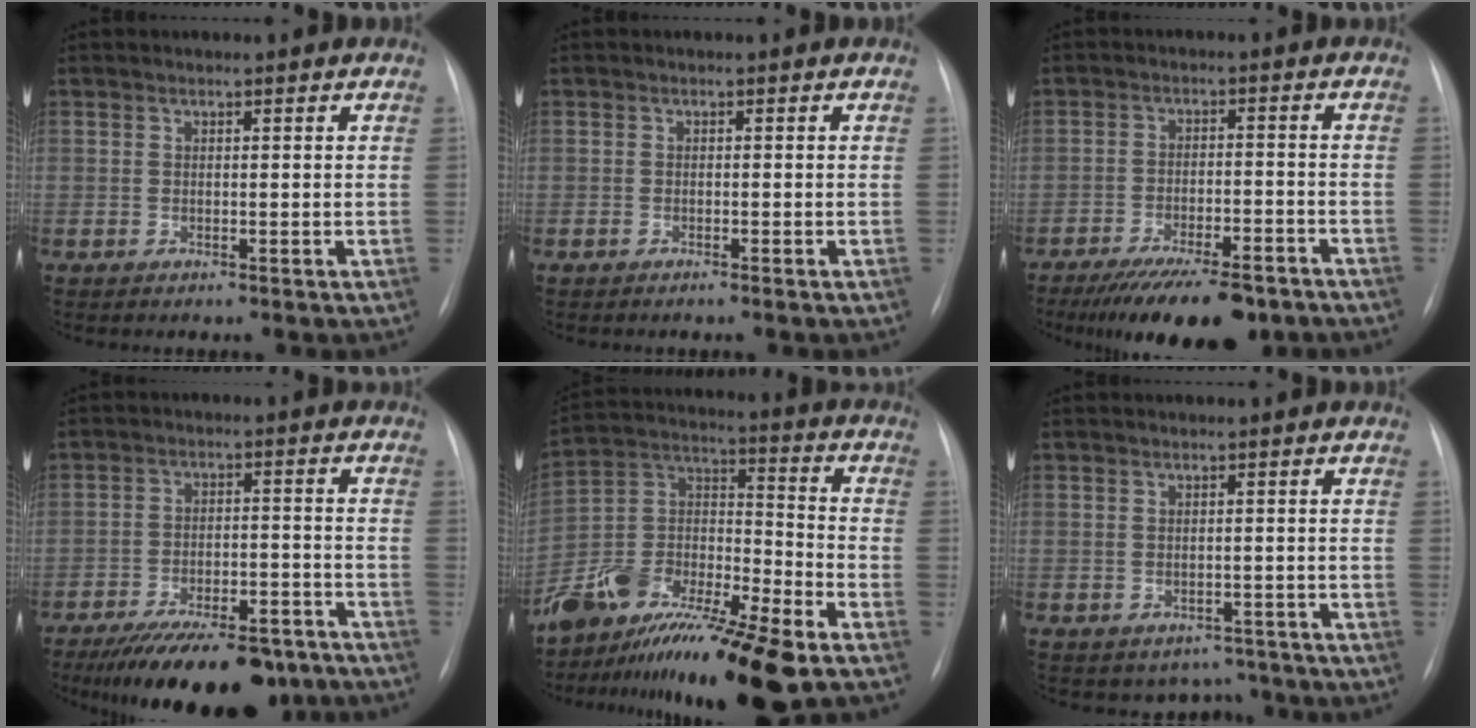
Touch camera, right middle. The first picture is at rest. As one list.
[{"total": 0.7, "force": [-0.6, -0.1, 0.5], "torque": [-0.010, -0.001, -0.011]}, {"total": 13.9, "force": [-10.6, 3.8, 8.1], "torque": [-0.114, -0.011, -0.164]}, {"total": 17.9, "force": [-14.1, 5.8, 9.3], "torque": [-0.124, 0.003, -0.207]}, {"total": 18.1, "force": [-13.7, 2.8, 11.5], "torque": [-0.223, 0.010, -0.246]}, {"total": 3.8, "force": [-3.1, 2.2, 0.1], "torque": [0.010, 0.013, -0.036]}]